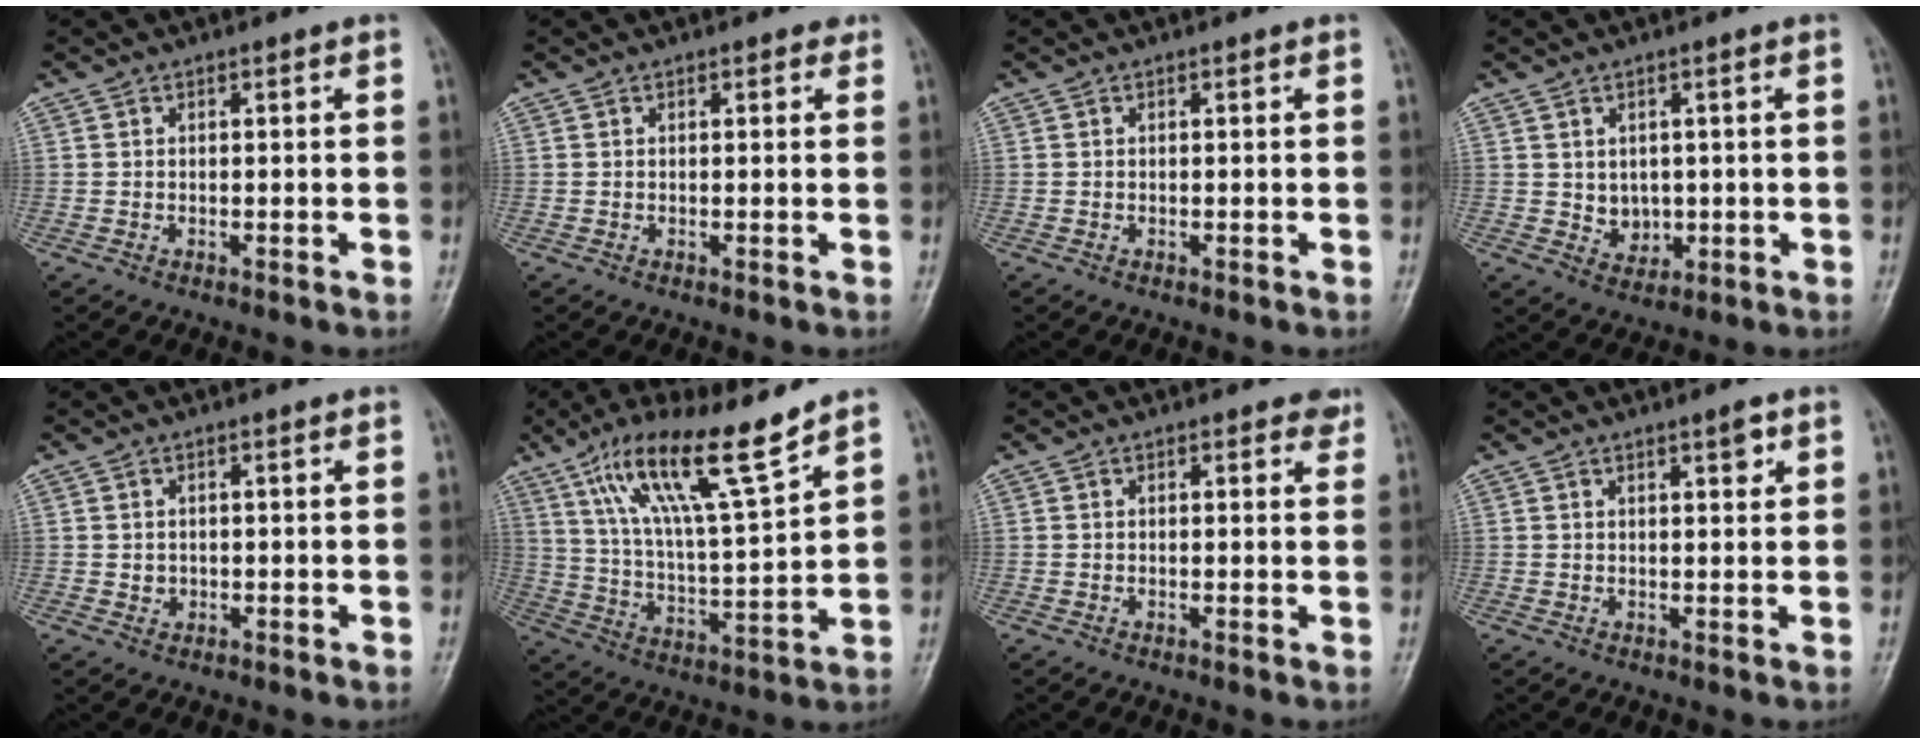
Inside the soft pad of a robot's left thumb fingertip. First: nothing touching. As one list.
[{"total": 1.6, "force": [1.3, 0.7, 0.7], "torque": [-0.002, -0.002, 0.011]}, {"total": 0.0}, {"total": 3.7, "force": [0.7, 3.0, 2.0], "torque": [-0.014, -0.010, 0.021]}, {"total": 1.3, "force": [0.4, 1.0, 0.8], "torque": [-0.005, -0.003, 0.011]}, {"total": 16.7, "force": [11.2, 1.9, 12.2], "torque": [-0.209, -0.054, 0.207]}, {"total": 2.9, "force": [2.3, 1.1, 1.4], "torque": [-0.001, -0.007, 0.019]}, {"total": 2.3, "force": [1.5, 0.5, 1.7], "torque": [-0.021, -0.010, 0.024]}]